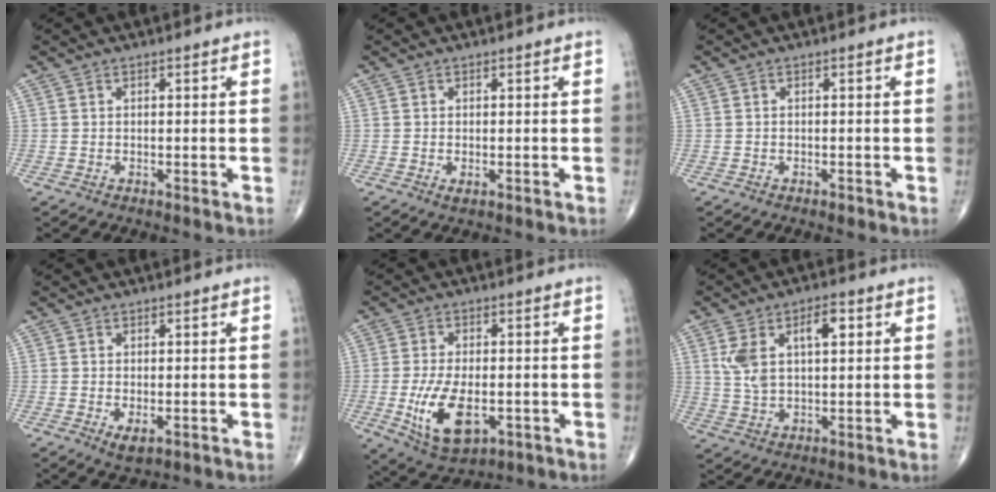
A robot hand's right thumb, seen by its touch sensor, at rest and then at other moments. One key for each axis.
{"total": 0.9, "fx": -0.3, "fy": 0.5, "fz": 0.8, "tx": -0.011, "ty": -0.003, "tz": -0.004}
{"total": 0.6, "fx": -0.5, "fy": 0.3, "fz": 0.3, "tx": -0.005, "ty": 0.000, "tz": -0.009}
{"total": 2.6, "fx": -0.8, "fy": 1.3, "fz": 2.1, "tx": -0.034, "ty": -0.006, "tz": -0.008}
{"total": 11.8, "fx": -3.0, "fy": 6.2, "fz": 9.6, "tx": -0.171, "ty": -0.007, "tz": -0.038}
{"total": 9.8, "fx": 3.0, "fy": 5.0, "fz": 7.8, "tx": -0.139, "ty": 0.009, "tz": 0.060}